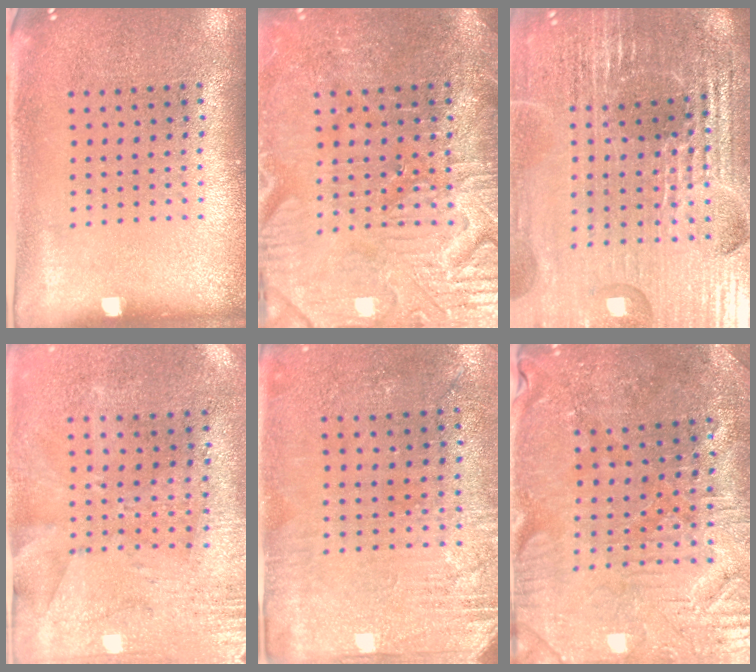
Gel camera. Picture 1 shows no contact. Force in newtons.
{"total": 3.9, "press": 3.8, "slide": 1.1}
{"total": 6.4, "press": 5.6, "slide": 3.0}
{"total": 2.8, "press": 2.3, "slide": 1.7}
{"total": 2.8, "press": 2.5, "slide": 1.3}
{"total": 1.7, "press": 1.6, "slide": 0.5}